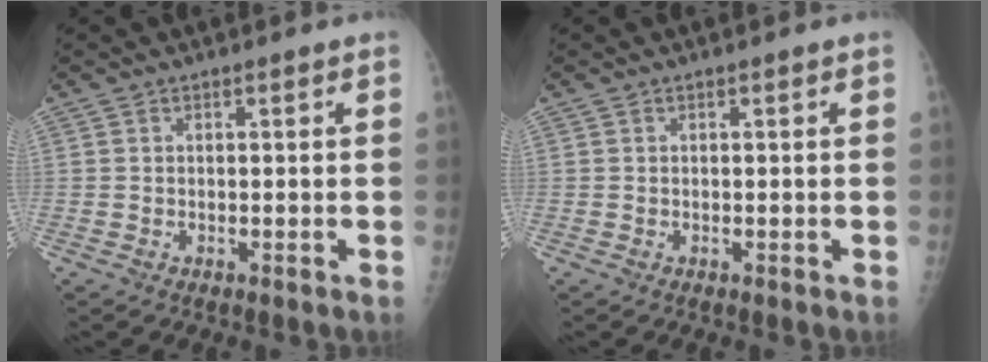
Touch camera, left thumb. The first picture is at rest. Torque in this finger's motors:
{"motor_torque": [0.00, 0.00, -0.01, -0.01, 0.00]}